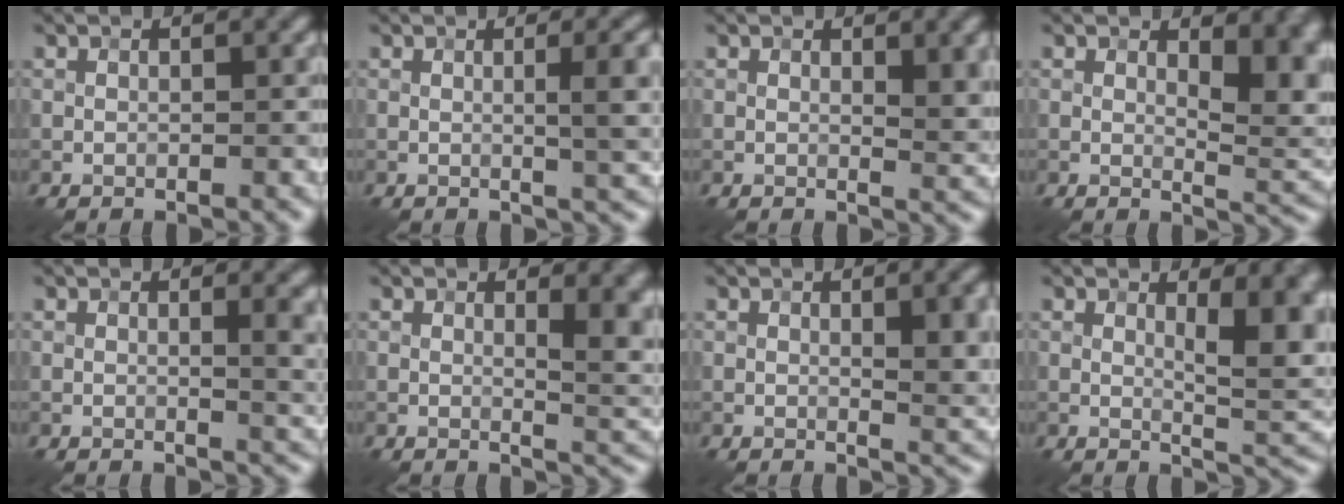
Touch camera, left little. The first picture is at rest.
{"total": 5.6, "force": [0.4, 1.5, 5.4], "torque": [-0.060, 0.012, 0.002]}
{"total": 3.5, "force": [1.1, 0.9, 3.2], "torque": [-0.040, 0.000, 0.016]}
{"total": 6.1, "force": [1.4, 2.4, 5.4], "torque": [-0.063, -0.003, 0.024]}
{"total": 3.8, "force": [0.5, 1.2, 3.6], "torque": [-0.035, 0.006, 0.005]}
{"total": 5.6, "force": [1.2, 1.9, 5.1], "torque": [-0.049, -0.003, 0.020]}
{"total": 5.4, "force": [0.8, 1.5, 5.2], "torque": [-0.063, 0.002, 0.015]}
{"total": 7.2, "force": [1.4, 2.2, 6.7], "torque": [-0.089, -0.004, 0.025]}